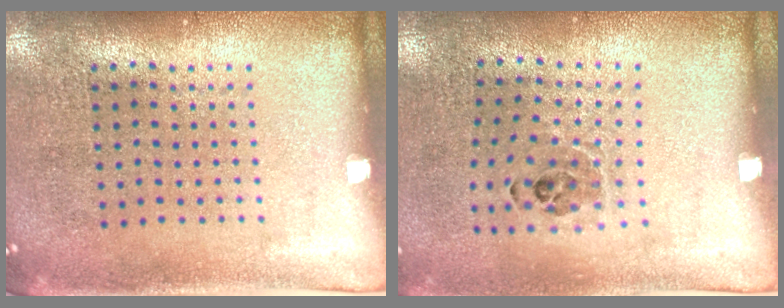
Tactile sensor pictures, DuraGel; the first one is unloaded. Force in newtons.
{"total": 0.9, "press": 0.8, "slide": 0.5}